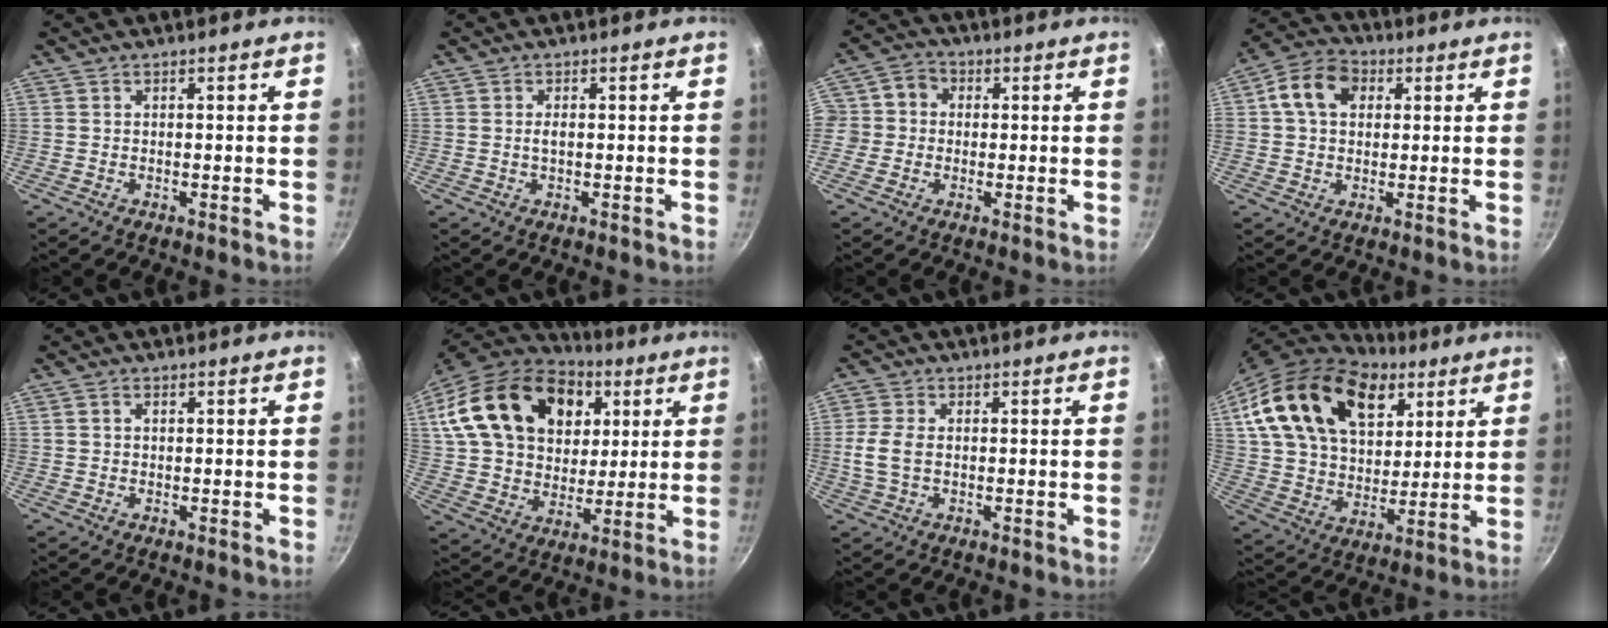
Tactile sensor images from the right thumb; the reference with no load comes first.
{"total": 1.3, "force": [0.0, 0.5, 1.1], "torque": [-0.022, 0.002, -0.001]}
{"total": 5.3, "force": [-0.1, 5.0, 1.9], "torque": [0.000, 0.009, -0.022]}
{"total": 9.3, "force": [2.3, 7.0, 5.7], "torque": [-0.080, 0.015, 0.023]}
{"total": 1.3, "force": [0.4, 0.9, 0.7], "torque": [-0.009, 0.005, 0.006]}
{"total": 27.6, "force": [9.3, 19.4, 17.3], "torque": [-0.297, 0.002, 0.163]}
{"total": 5.2, "force": [0.0, 3.4, 4.0], "torque": [-0.085, 0.001, -0.002]}
{"total": 23.4, "force": [12.3, 14.2, 13.8], "torque": [-0.201, -0.033, 0.221]}